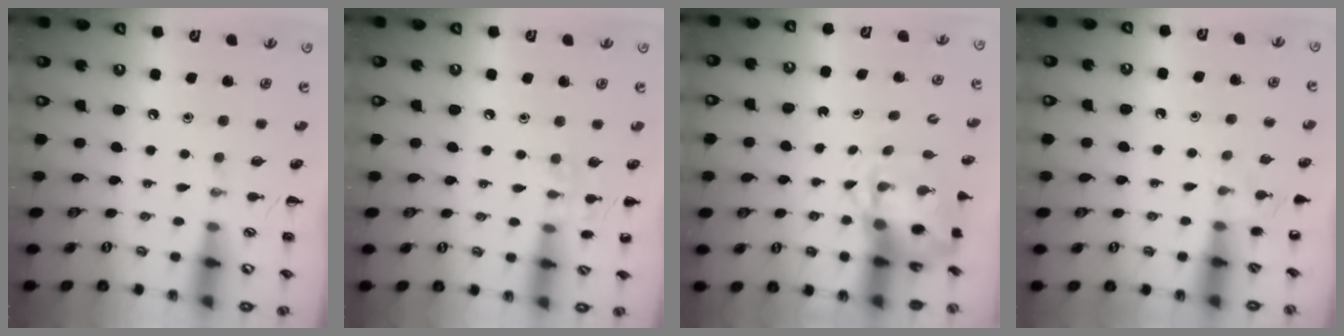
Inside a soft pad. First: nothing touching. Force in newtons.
{"total": 7.2, "press": 6.9, "slide": 2.1}
{"total": 4.8, "press": 4.8, "slide": 0.7}
{"total": 3.7, "press": 3.6, "slide": 1.1}